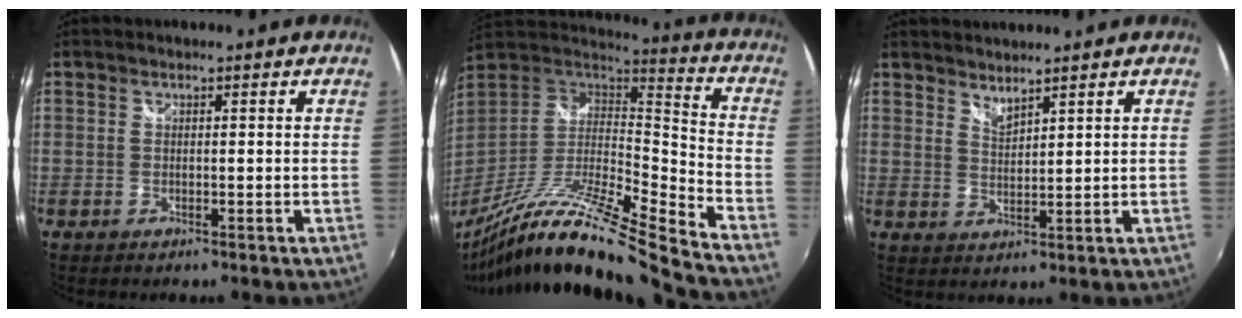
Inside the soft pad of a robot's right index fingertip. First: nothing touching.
{"total": 22.4, "force": [-17.2, 0.0, 14.4], "torque": [-0.246, -0.042, -0.306]}
{"total": 2.9, "force": [2.8, 0.2, 0.9], "torque": [-0.013, -0.004, 0.048]}